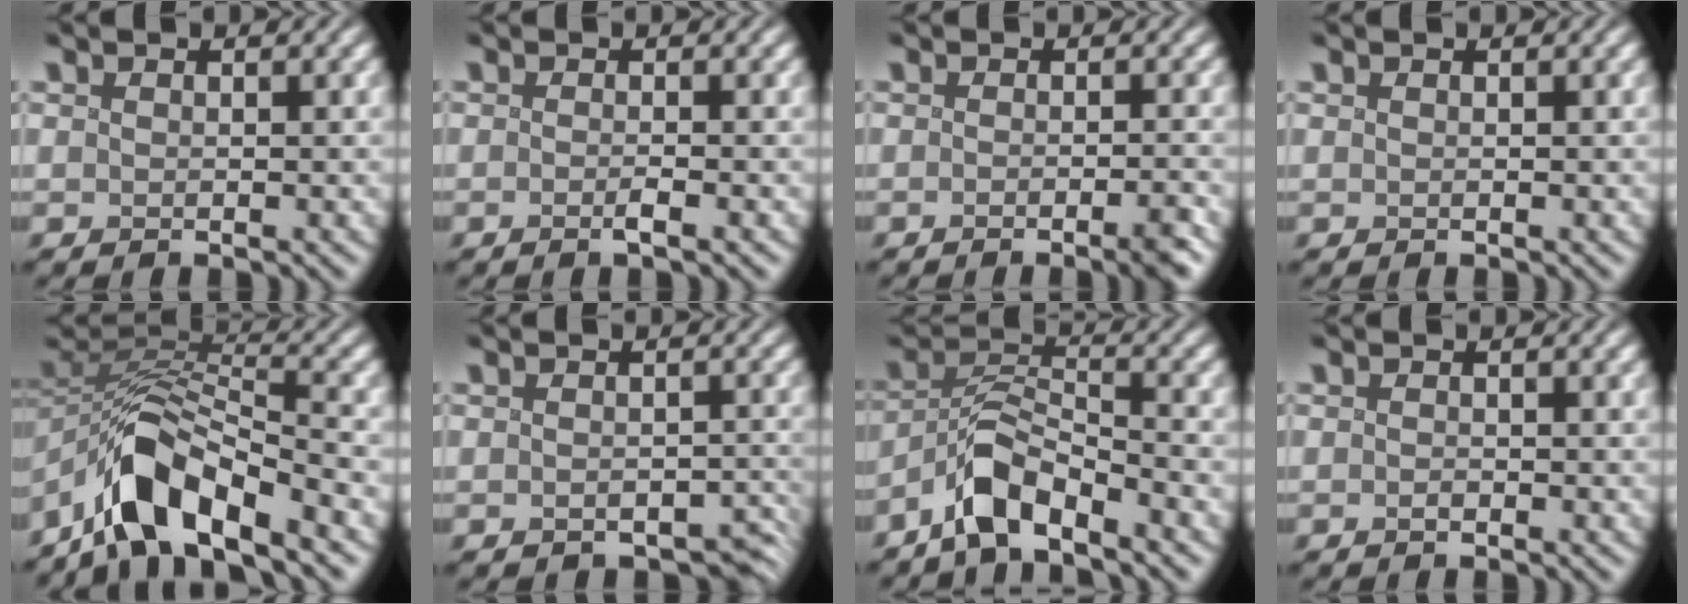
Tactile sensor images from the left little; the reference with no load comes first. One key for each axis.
{"total": 1.1, "fx": -0.8, "fy": 0.0, "fz": 0.7, "tx": -0.007, "ty": 0.001, "tz": -0.020}
{"total": 2.3, "fx": -1.2, "fy": 0.5, "fz": 1.9, "tx": -0.012, "ty": -0.002, "tz": -0.023}
{"total": 0.0}
{"total": 8.2, "fx": -6.2, "fy": 2.3, "fz": 4.8, "tx": -0.070, "ty": 0.008, "tz": -0.125}
{"total": 2.8, "fx": -1.7, "fy": 1.5, "fz": 1.6, "tx": -0.017, "ty": -0.013, "tz": -0.023}
{"total": 5.0, "fx": -4.1, "fy": 1.1, "fz": 2.5, "tx": -0.038, "ty": 0.012, "tz": -0.088}
{"total": 0.6, "fx": -0.4, "fy": 0.2, "fz": 0.2, "tx": -0.002, "ty": -0.001, "tz": -0.008}